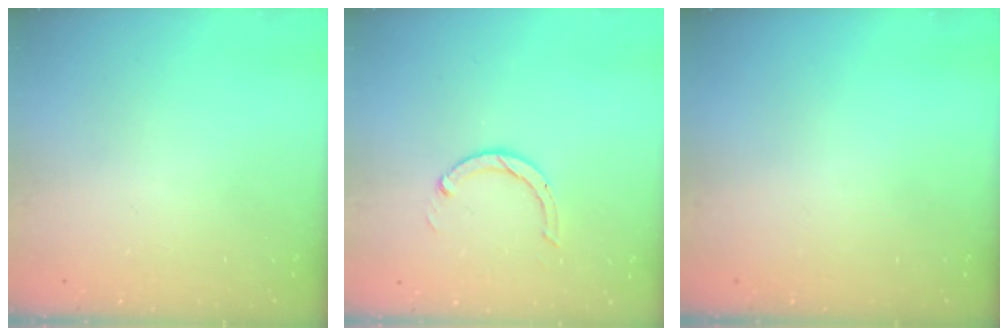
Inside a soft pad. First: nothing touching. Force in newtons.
{"total": 3.0, "press": 3.0, "slide": 0.3}
{"total": 0.0}